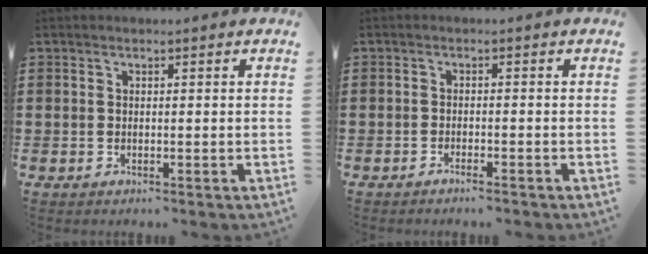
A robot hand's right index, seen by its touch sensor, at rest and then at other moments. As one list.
[{"total": 1.2, "force": [-1.1, 0.0, 0.4], "torque": [-0.010, 0.000, -0.021]}]